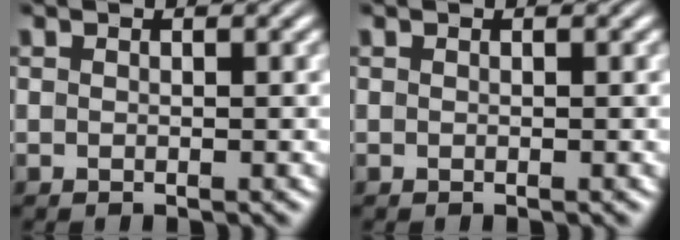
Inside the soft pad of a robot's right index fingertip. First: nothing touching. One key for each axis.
{"total": 0.0}